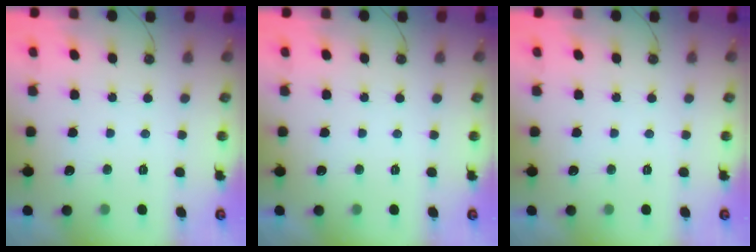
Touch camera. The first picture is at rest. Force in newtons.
{"total": 0.0}
{"total": 0.0}